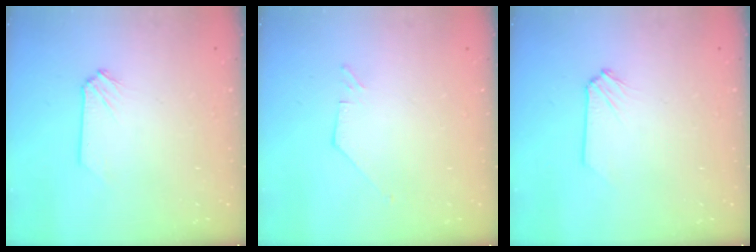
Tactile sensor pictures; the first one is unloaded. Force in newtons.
{"total": 1.2, "press": 1.1, "slide": 0.1}
{"total": 0.0}